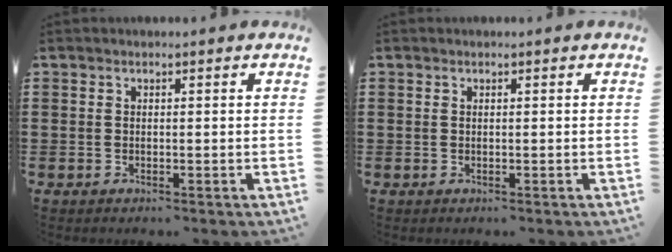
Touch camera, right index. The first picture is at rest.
{"total": 0.0}